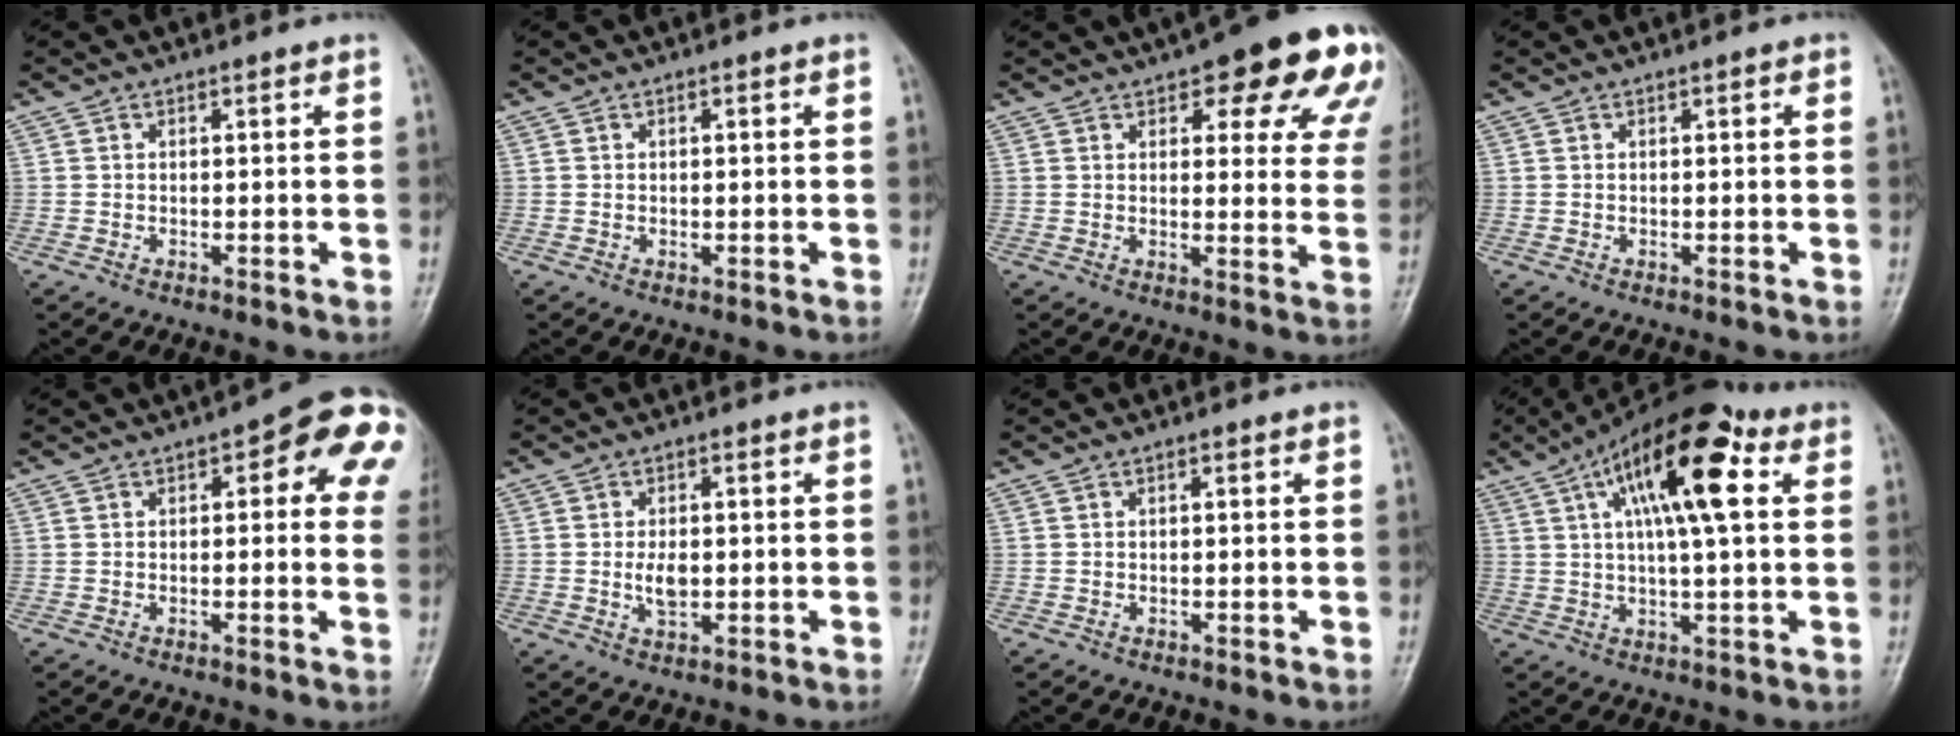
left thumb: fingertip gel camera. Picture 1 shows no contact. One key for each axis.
{"total": 0.0}
{"total": 19.2, "fx": 10.4, "fy": 7.0, "fz": 14.5, "tx": -0.138, "ty": -0.025, "tz": 0.115}
{"total": 0.8, "fx": 0.3, "fy": 0.3, "fz": 0.7, "tx": -0.010, "ty": 0.002, "tz": 0.003}
{"total": 12.7, "fx": 3.8, "fy": 4.9, "fz": 11.1, "tx": -0.087, "ty": 0.008, "tz": 0.029}
{"total": 3.7, "fx": -0.3, "fy": 2.1, "fz": 3.1, "tx": -0.054, "ty": -0.001, "tz": -0.003}
{"total": 0.0}
{"total": 16.8, "fx": 5.8, "fy": 5.7, "fz": 14.7, "tx": -0.226, "ty": 0.013, "tz": 0.083}